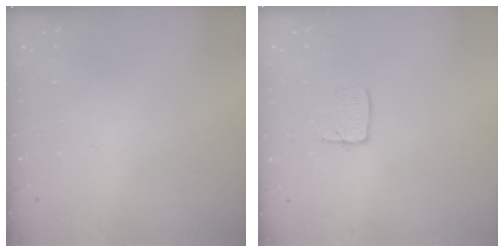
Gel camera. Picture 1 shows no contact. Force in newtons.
{"total": 3.3, "press": 3.3, "slide": 0.1}